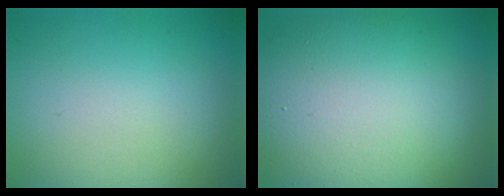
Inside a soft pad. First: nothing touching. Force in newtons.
{"total": 13.8, "press": 13.7, "slide": 0.7}